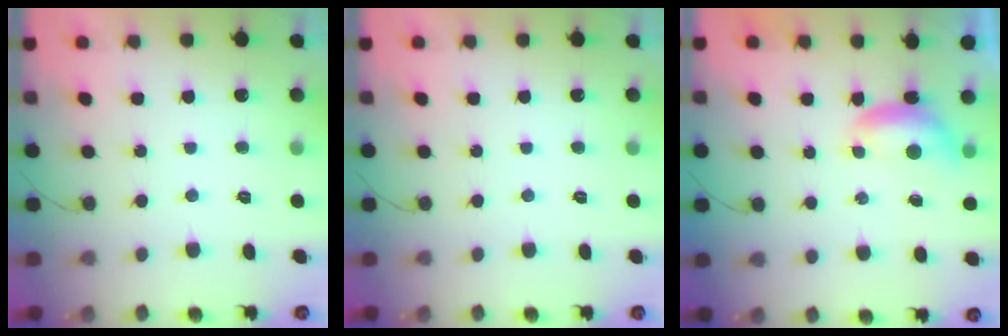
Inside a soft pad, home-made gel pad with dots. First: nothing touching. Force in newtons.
{"total": 0.0}
{"total": 5.8, "press": 5.8, "slide": 0.7}